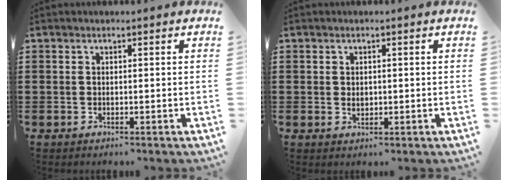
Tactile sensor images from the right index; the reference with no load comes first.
{"total": 1.1, "force": [0.1, 0.8, 0.7], "torque": [-0.016, 0.007, 0.001]}